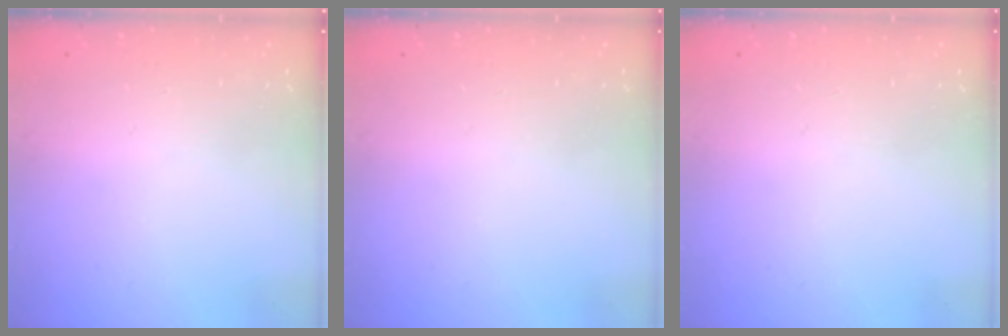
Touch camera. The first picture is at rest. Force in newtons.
{"total": 0.0}
{"total": 0.0}